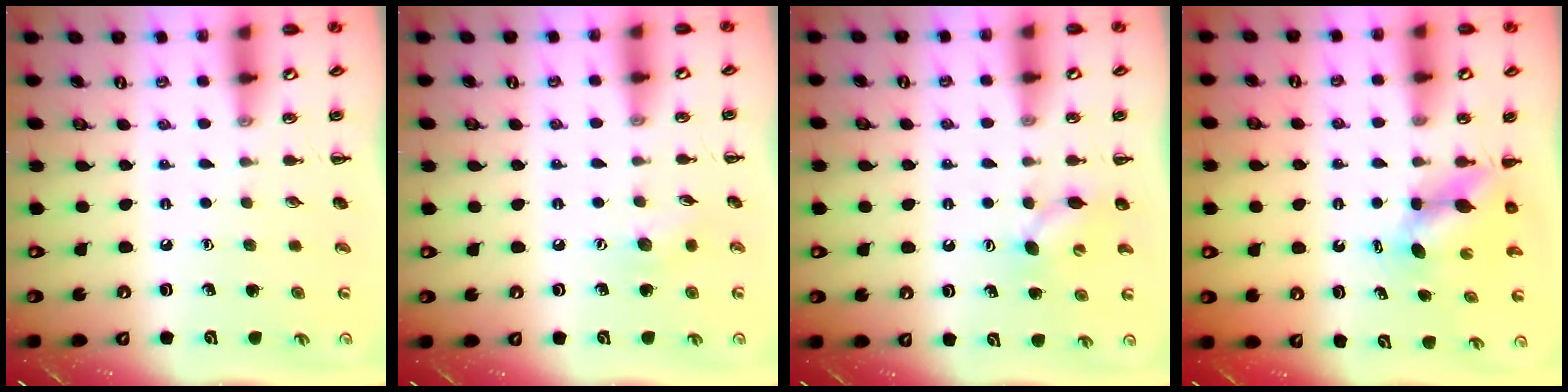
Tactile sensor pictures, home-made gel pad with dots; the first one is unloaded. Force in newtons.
{"total": 6.0, "press": 5.8, "slide": 1.2}
{"total": 5.2, "press": 5.1, "slide": 1.2}
{"total": 4.9, "press": 4.9, "slide": 0.4}